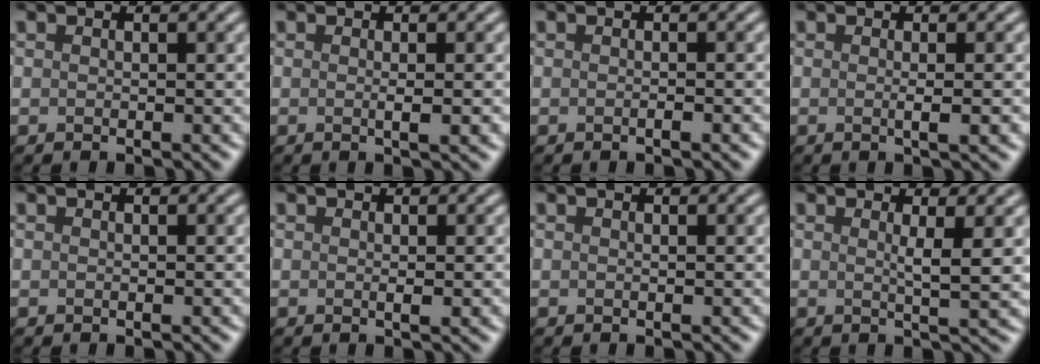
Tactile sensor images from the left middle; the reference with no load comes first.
{"total": 2.1, "force": [-0.3, 0.5, 2.0], "torque": [-0.022, 0.000, -0.003]}
{"total": 0.7, "force": [-0.4, 0.1, 0.6], "torque": [-0.005, -0.002, -0.008]}
{"total": 2.4, "force": [-0.3, 0.6, 2.3], "torque": [-0.024, 0.000, -0.004]}
{"total": 0.0}
{"total": 0.8, "force": [-0.1, 0.1, 0.8], "torque": [-0.009, 0.003, 0.002]}
{"total": 0.0}
{"total": 2.4, "force": [0.5, 0.2, 2.3], "torque": [-0.038, -0.003, 0.010]}